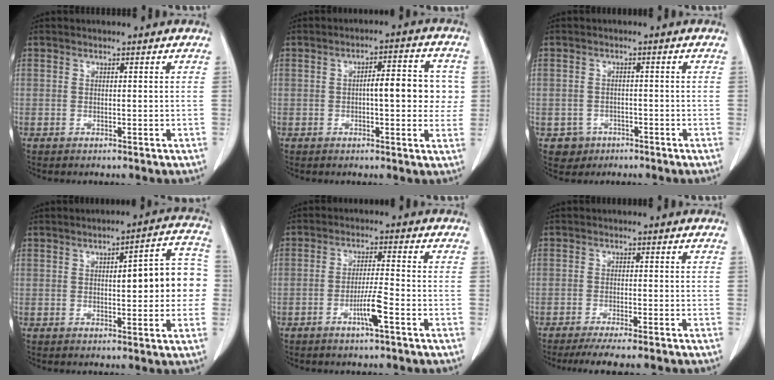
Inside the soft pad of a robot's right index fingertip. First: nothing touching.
{"total": 8.3, "force": [0.4, 2.6, 7.9], "torque": [-0.102, 0.022, 0.003]}
{"total": 3.3, "force": [-1.6, 2.9, -0.1], "torque": [0.007, 0.013, -0.023]}
{"total": 10.9, "force": [0.3, 2.8, 10.5], "torque": [-0.126, 0.033, 0.004]}
{"total": 4.7, "force": [-2.3, -0.3, 4.2], "torque": [-0.078, -0.006, -0.044]}
{"total": 6.4, "force": [-5.3, 0.2, 3.6], "torque": [-0.046, -0.012, -0.082]}